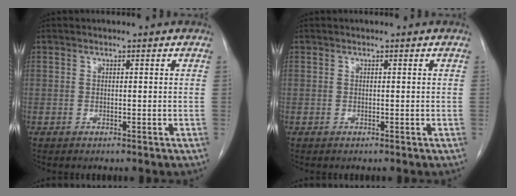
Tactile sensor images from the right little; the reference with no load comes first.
{"total": 0.0}